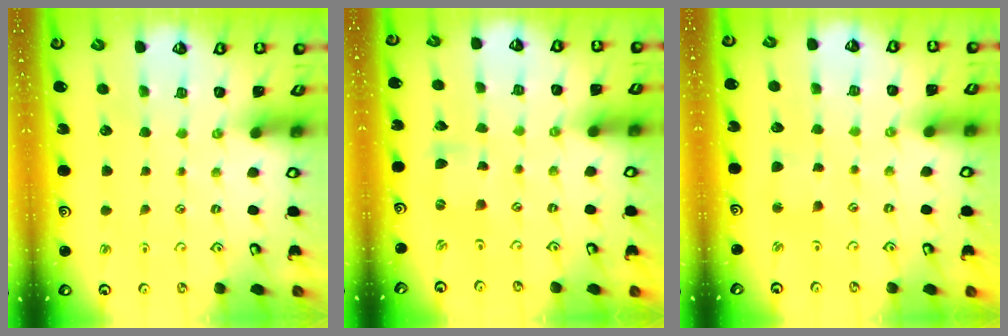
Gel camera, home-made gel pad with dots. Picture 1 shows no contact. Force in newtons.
{"total": 0.7, "press": 0.6, "slide": 0.3}
{"total": 2.5, "press": 2.5, "slide": 0.3}